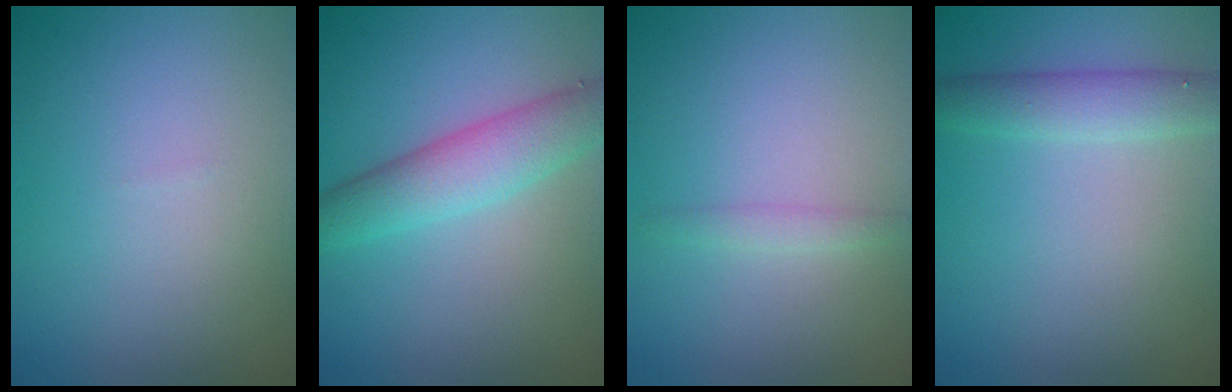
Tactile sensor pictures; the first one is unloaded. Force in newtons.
{"total": 4.2, "press": 4.2, "slide": 0.1}
{"total": 1.0, "press": 1.0, "slide": 0.1}
{"total": 2.8, "press": 2.8, "slide": 0.1}